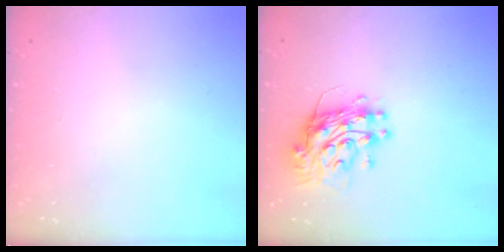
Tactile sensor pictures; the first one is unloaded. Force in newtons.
{"total": 11.7, "press": 11.6, "slide": 1.2}